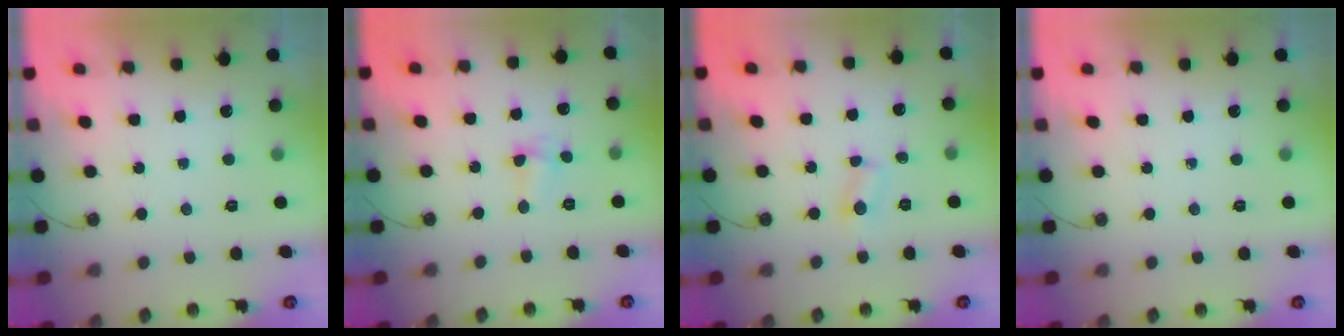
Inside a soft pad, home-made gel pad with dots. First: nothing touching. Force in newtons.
{"total": 2.6, "press": 2.5, "slide": 0.6}
{"total": 2.5, "press": 2.5, "slide": 0.3}
{"total": 0.0}